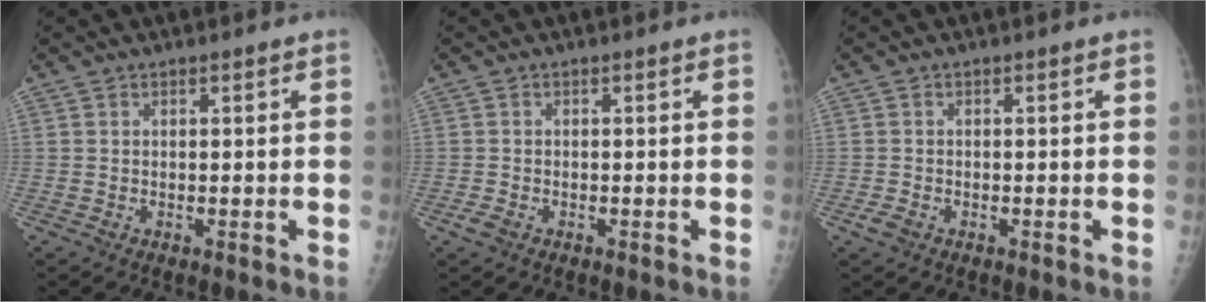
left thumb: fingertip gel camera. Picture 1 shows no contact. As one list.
[{"total": 1.9, "force": [-1.0, 1.2, 1.0], "torque": [-0.019, 0.000, -0.018]}, {"total": 2.0, "force": [-1.0, 1.4, 1.1], "torque": [-0.021, 0.000, -0.019]}]